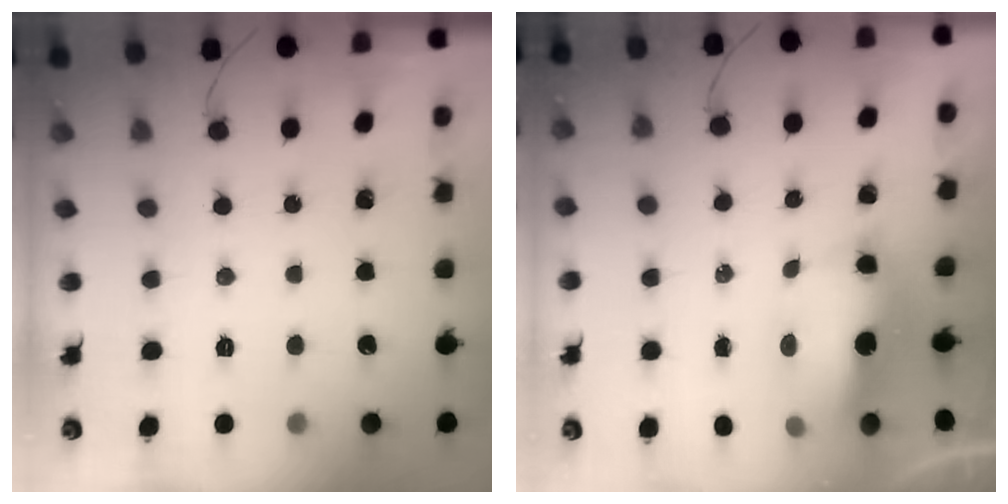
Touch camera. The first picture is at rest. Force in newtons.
{"total": 9.2, "press": 9.0, "slide": 1.9}